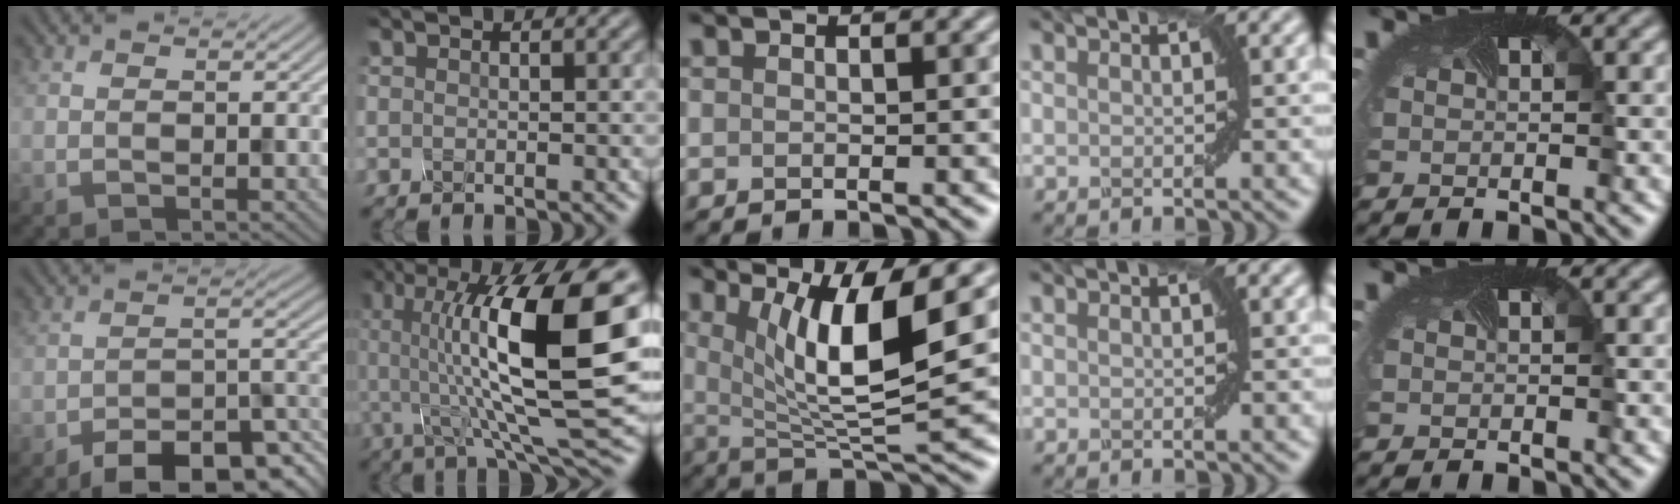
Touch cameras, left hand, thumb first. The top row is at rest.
{"thumb": {"total": 11.0, "force": [-7.8, 4.1, 6.7], "torque": [-0.086, 0.001, -0.124]}, "index": {"total": 14.2, "force": [1.9, 3.5, 13.6], "torque": [-0.228, 0.005, 0.033]}, "middle": {"total": 8.8, "force": [2.6, 2.1, 8.2], "torque": [-0.134, -0.015, 0.051]}}